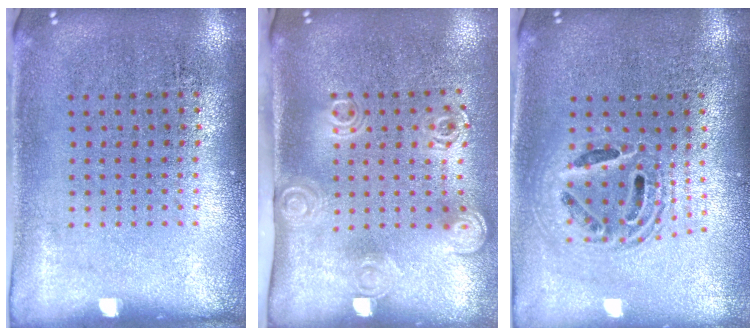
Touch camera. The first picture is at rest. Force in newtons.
{"total": 2.0, "press": 1.4, "slide": 1.4}
{"total": 1.8, "press": 1.5, "slide": 1.0}